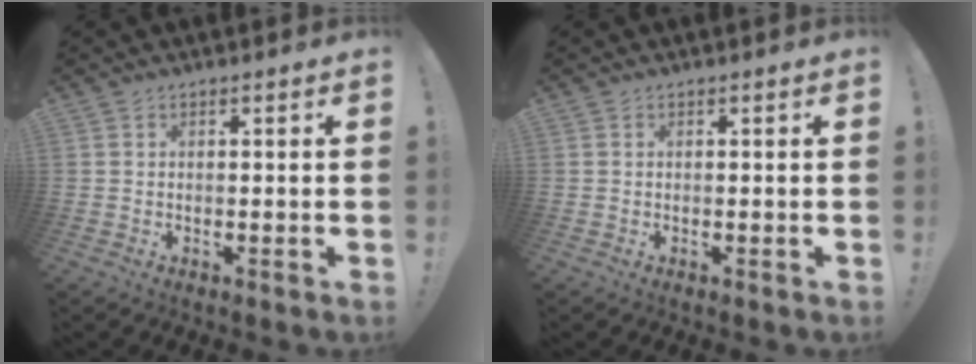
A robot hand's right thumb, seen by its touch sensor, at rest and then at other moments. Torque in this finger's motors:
{"motor_torque": [0.16, 0.00, 0.31, -0.11, -0.05]}